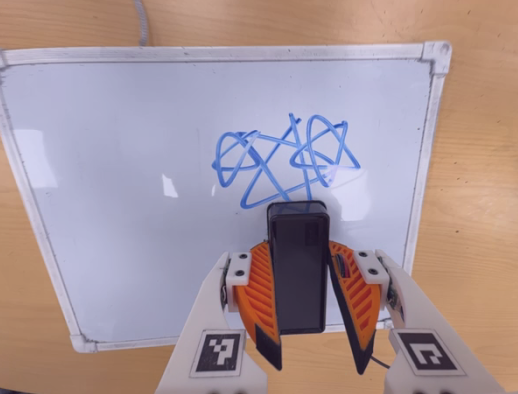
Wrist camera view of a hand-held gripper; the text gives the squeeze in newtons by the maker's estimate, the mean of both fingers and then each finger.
{"total": 6.4, "left": 6.4, "right": 6.4}